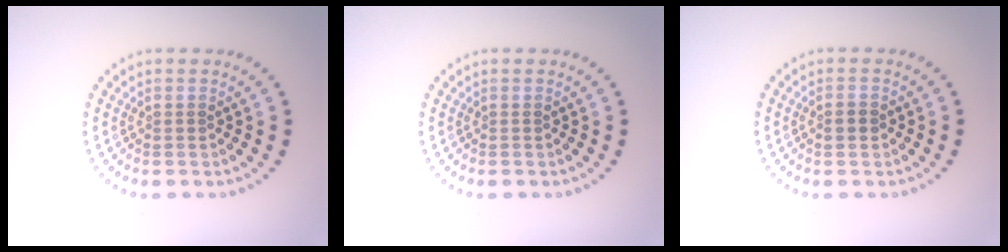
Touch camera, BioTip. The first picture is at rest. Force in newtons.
{"total": 0.0}
{"total": 1.3, "press": 1.3, "slide": 0.1}